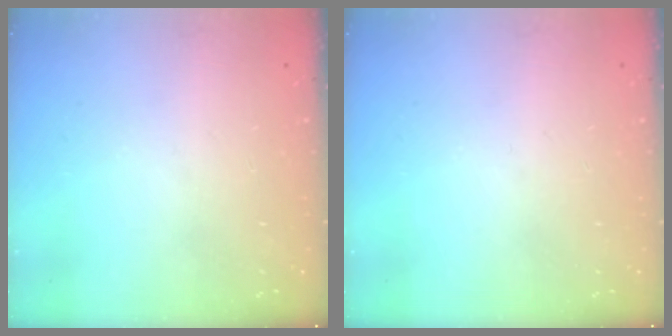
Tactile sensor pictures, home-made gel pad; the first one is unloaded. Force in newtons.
{"total": 0.0}